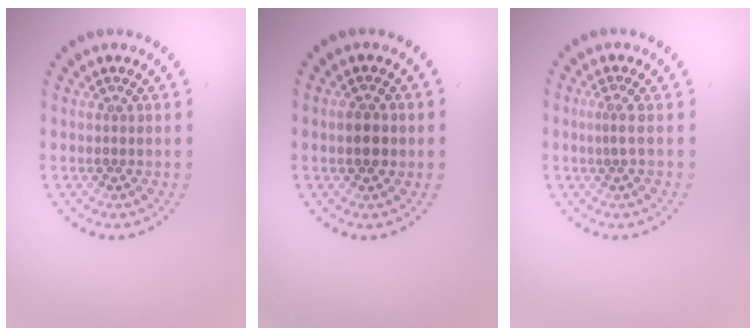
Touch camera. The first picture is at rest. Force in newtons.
{"total": 2.2, "press": 2.2, "slide": 0.1}
{"total": 0.9, "press": 0.3, "slide": 0.8}